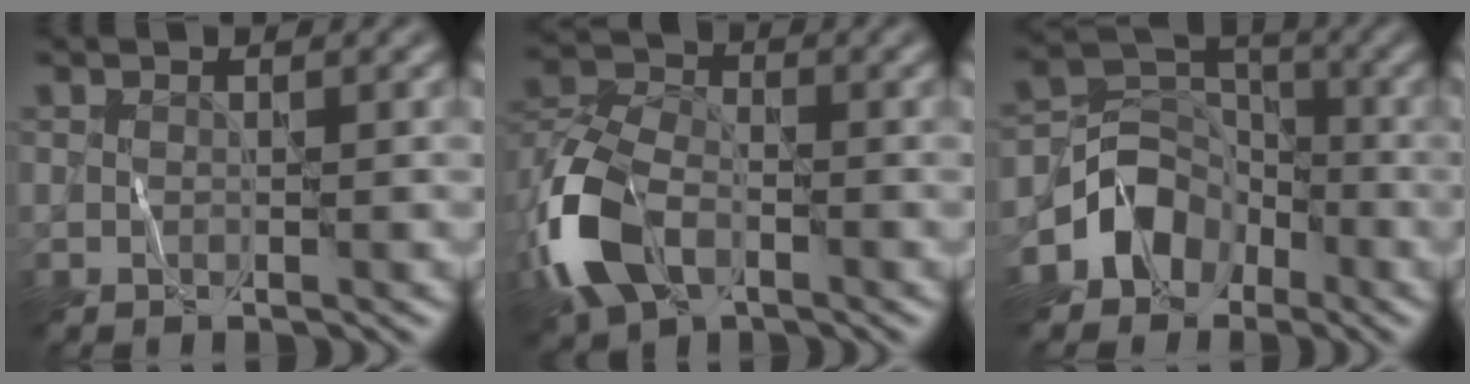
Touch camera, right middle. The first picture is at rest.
{"total": 9.0, "force": [-4.1, 5.3, 6.0], "torque": [-0.141, -0.001, -0.093]}
{"total": 6.7, "force": [-3.5, 5.1, 2.5], "torque": [-0.033, -0.001, -0.071]}